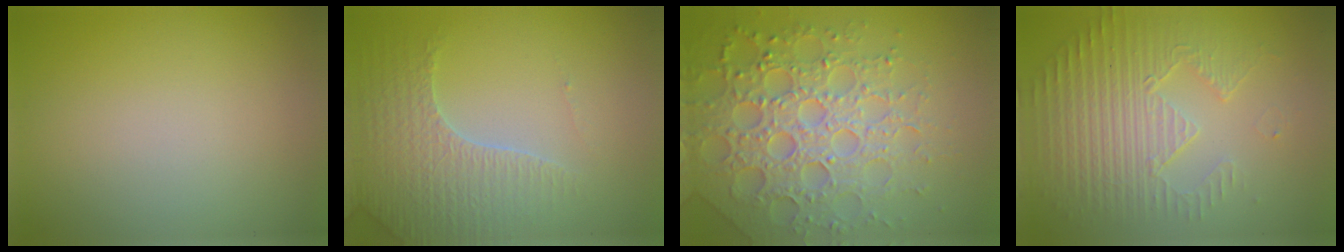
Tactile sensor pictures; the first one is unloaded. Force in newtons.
{"total": 4.0, "press": 3.9, "slide": 1.1}
{"total": 7.3, "press": 7.1, "slide": 1.6}
{"total": 4.0, "press": 3.6, "slide": 1.7}